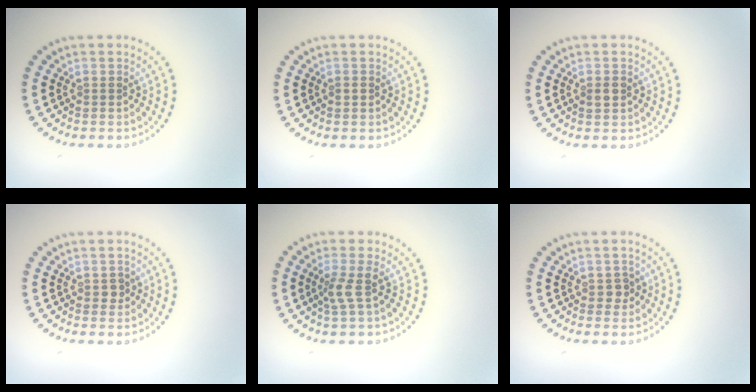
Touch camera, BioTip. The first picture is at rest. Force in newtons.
{"total": 0.8, "press": 0.8, "slide": 0.1}
{"total": 1.0, "press": 1.0, "slide": 0.0}
{"total": 0.9, "press": 0.9, "slide": 0.2}
{"total": 1.9, "press": 1.5, "slide": 1.3}
{"total": 1.1, "press": 1.0, "slide": 0.5}